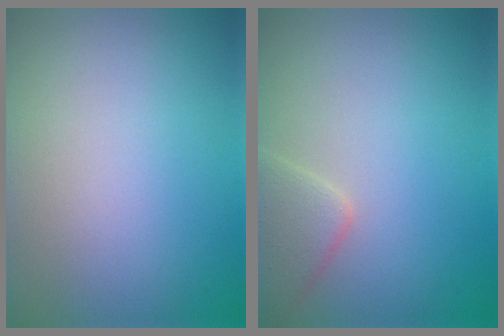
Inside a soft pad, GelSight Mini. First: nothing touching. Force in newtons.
{"total": 2.4, "press": 2.4, "slide": 0.1}